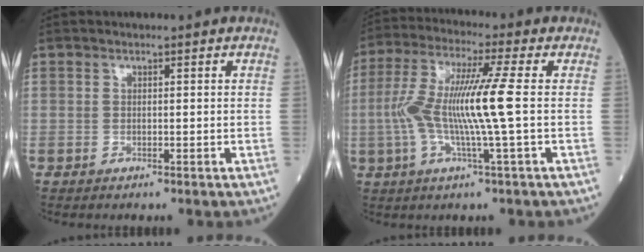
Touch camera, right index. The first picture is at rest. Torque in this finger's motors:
{"motor_torque": [0.85, 0.11, 0.34, 0.21]}